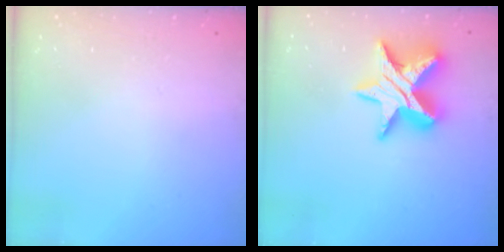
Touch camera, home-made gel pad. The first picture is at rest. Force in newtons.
{"total": 15.4, "press": 15.4, "slide": 1.0}